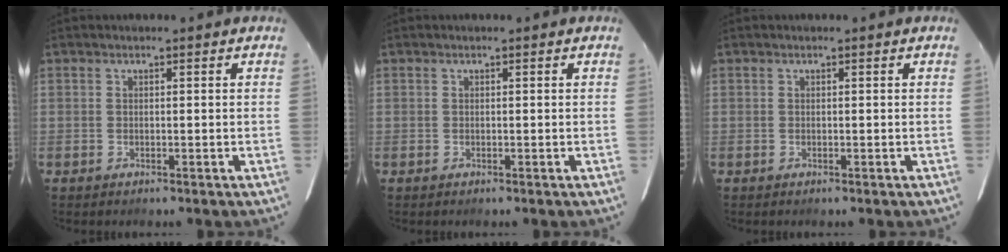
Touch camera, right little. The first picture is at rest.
{"total": 0.0}
{"total": 0.0}